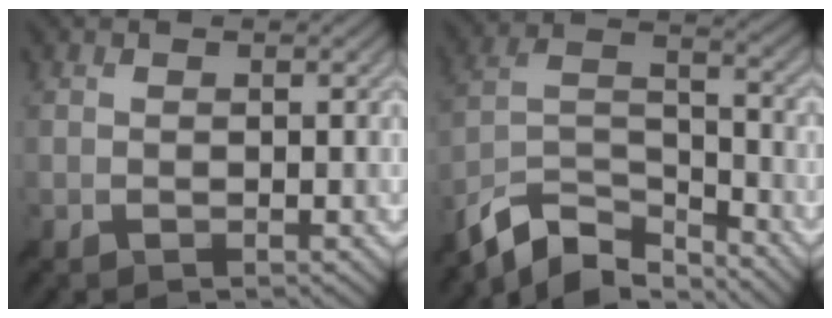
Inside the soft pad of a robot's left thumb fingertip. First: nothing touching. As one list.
[{"total": 10.3, "force": [-8.6, 3.2, 4.8], "torque": [-0.100, 0.001, -0.174]}]